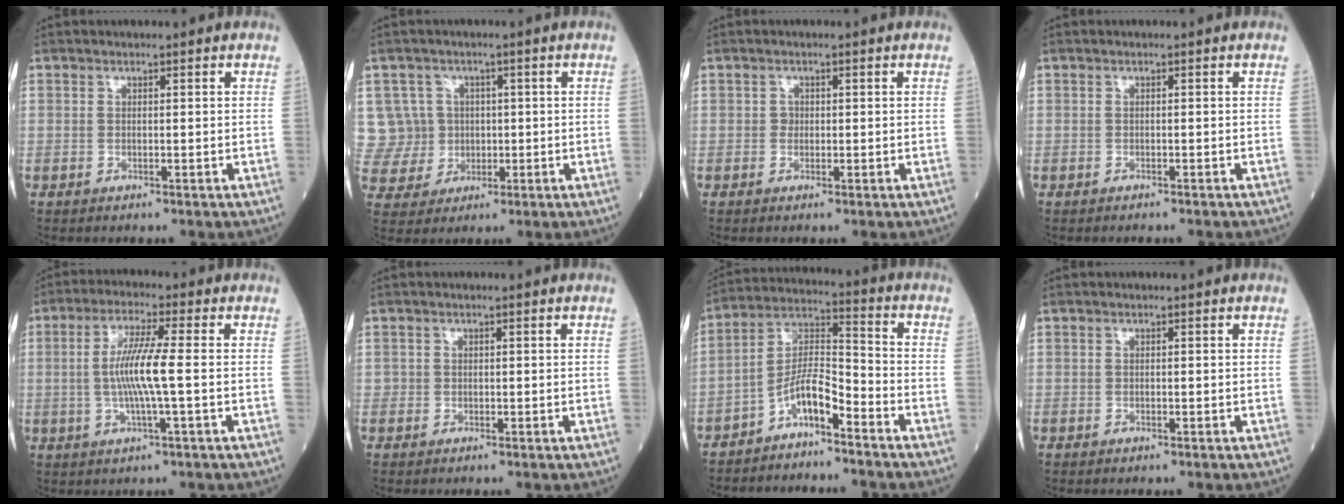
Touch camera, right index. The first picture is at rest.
{"total": 8.0, "force": [1.5, 7.9, 0.3], "torque": [-0.012, 0.033, 0.038]}
{"total": 0.9, "force": [0.0, 0.8, 0.3], "torque": [-0.002, 0.003, 0.000]}
{"total": 1.0, "force": [-0.9, 0.2, 0.4], "torque": [-0.009, -0.002, -0.011]}
{"total": 7.6, "force": [-0.3, -0.2, 7.6], "torque": [-0.149, 0.001, -0.010]}
{"total": 0.6, "force": [0.0, 0.6, 0.0], "torque": [0.006, 0.005, -0.004]}
{"total": 7.2, "force": [-5.0, 1.6, 5.0], "torque": [-0.100, 0.017, -0.094]}
{"total": 0.0}